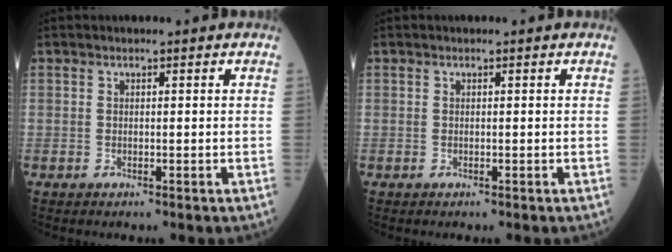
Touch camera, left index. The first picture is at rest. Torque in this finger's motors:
{"motor_torque": [0.00, 0.00, 0.00, 0.00]}